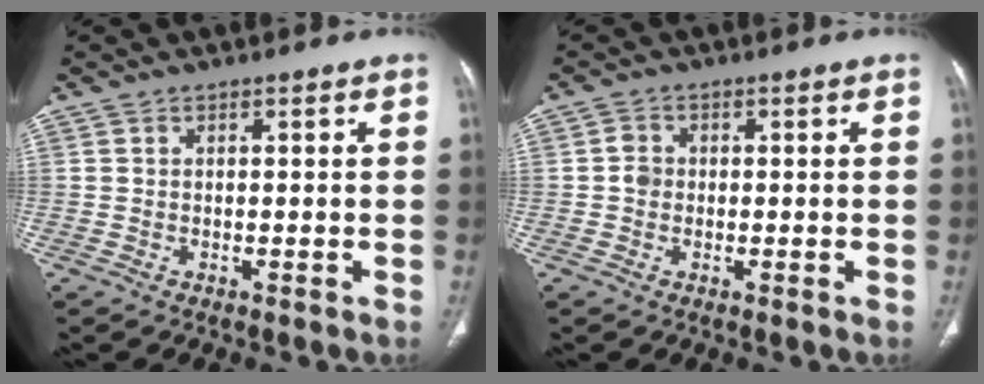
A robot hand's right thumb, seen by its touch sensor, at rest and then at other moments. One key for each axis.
{"total": 2.3, "fx": -0.2, "fy": 1.9, "fz": 1.1, "tx": -0.013, "ty": 0.006, "tz": -0.007}